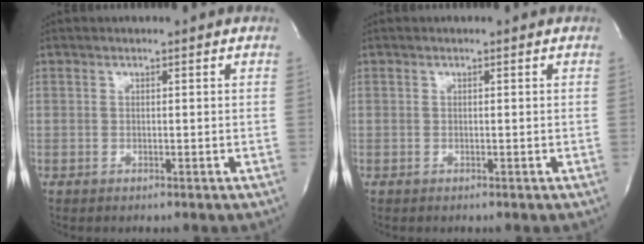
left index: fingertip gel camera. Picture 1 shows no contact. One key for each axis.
{"total": 0.0}